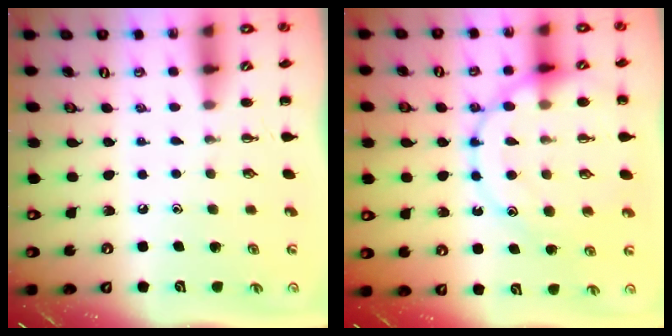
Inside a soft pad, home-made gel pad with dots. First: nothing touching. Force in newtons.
{"total": 18.2, "press": 18.1, "slide": 2.0}